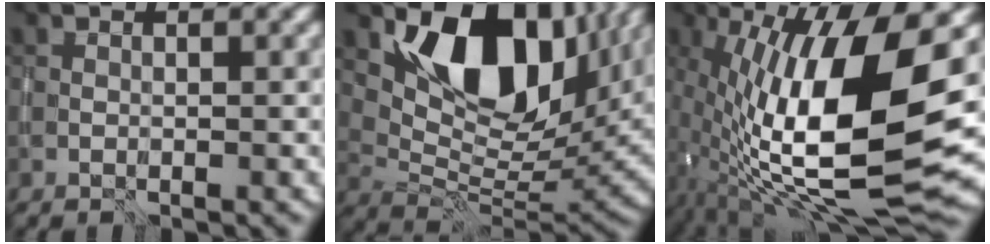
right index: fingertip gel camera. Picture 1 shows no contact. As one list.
[{"total": 11.7, "force": [5.4, 7.0, 7.7], "torque": [-0.115, -0.015, 0.110]}, {"total": 16.1, "force": [0.5, 5.8, 15.1], "torque": [-0.281, -0.004, 0.010]}]